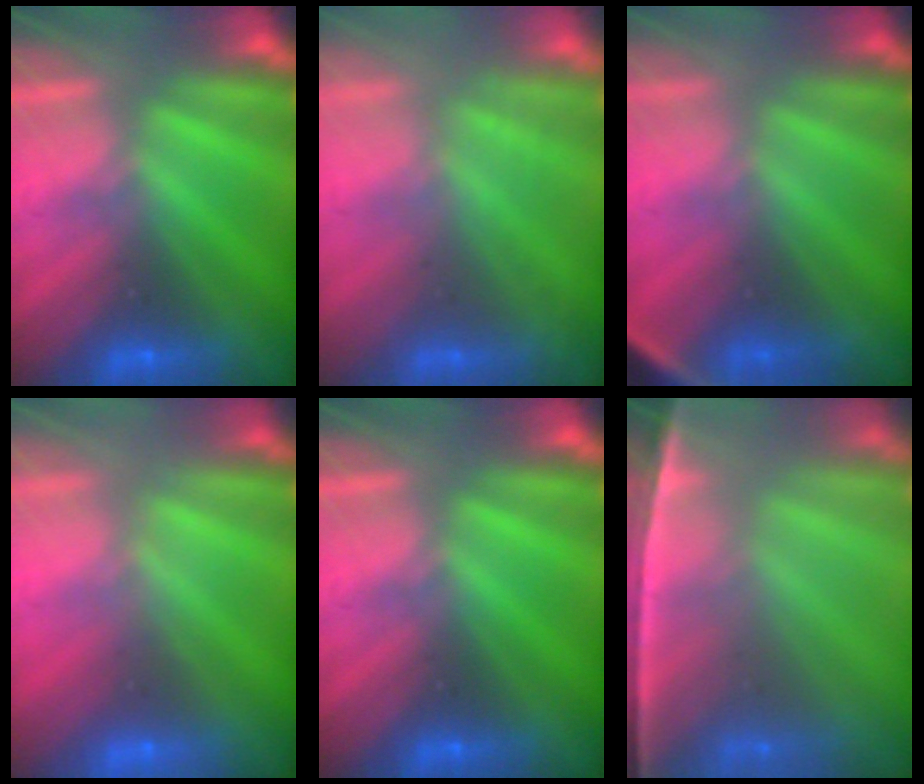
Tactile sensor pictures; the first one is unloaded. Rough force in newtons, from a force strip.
{"total": 1.9}
{"total": 2.8}
{"total": 1.6}
{"total": 0.0}
{"total": 7.0}